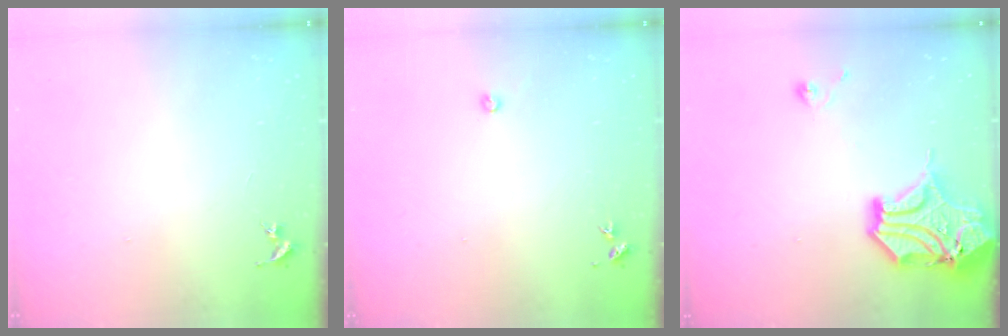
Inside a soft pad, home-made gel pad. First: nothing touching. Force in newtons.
{"total": 2.4, "press": 2.4, "slide": 0.3}
{"total": 16.5, "press": 16.3, "slide": 2.5}